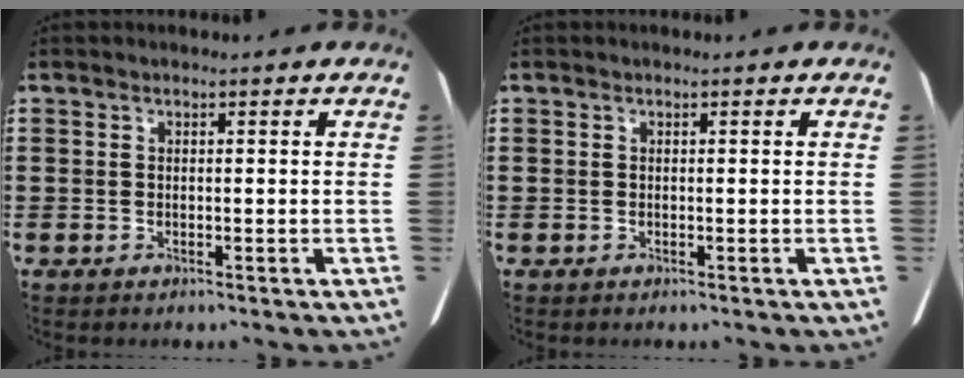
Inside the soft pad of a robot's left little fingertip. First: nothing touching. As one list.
[{"total": 0.0}]